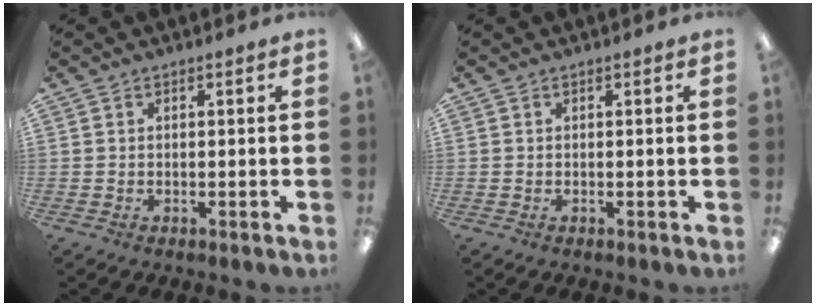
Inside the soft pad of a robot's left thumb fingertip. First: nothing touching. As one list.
[{"total": 0.0}]